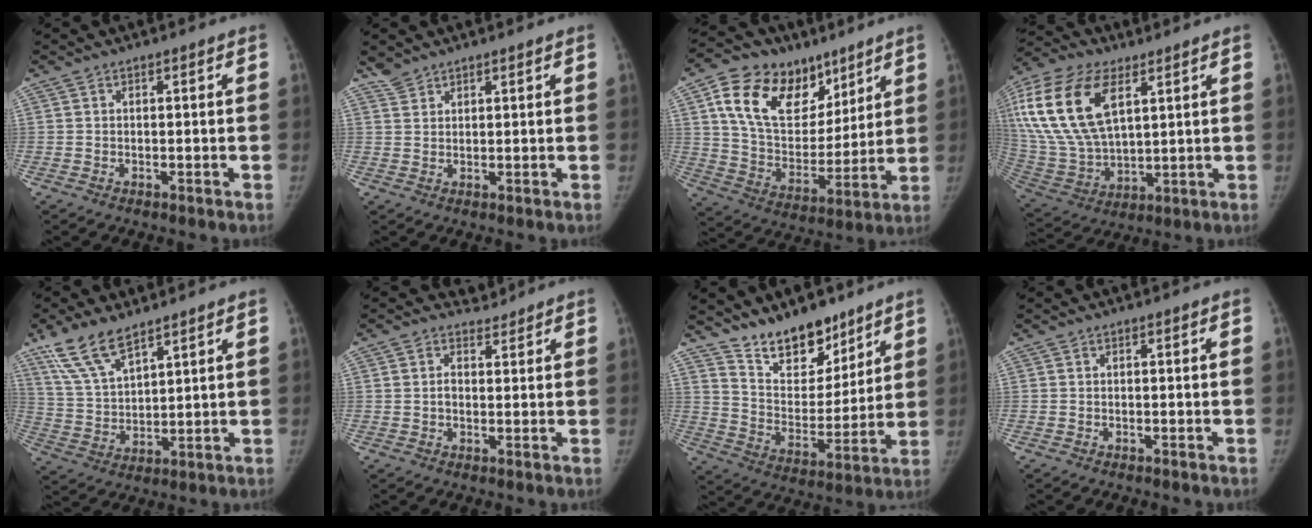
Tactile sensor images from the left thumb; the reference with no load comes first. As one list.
[{"total": 2.5, "force": [2.3, 0.9, 0.1], "torque": [0.006, -0.003, 0.042]}, {"total": 22.0, "force": [11.4, 14.1, 12.4], "torque": [-0.176, -0.031, 0.203]}, {"total": 22.3, "force": [8.4, 11.9, 17.0], "torque": [-0.356, -0.012, 0.163]}, {"total": 11.0, "force": [7.9, 4.2, 6.4], "torque": [-0.115, -0.031, 0.166]}, {"total": 2.6, "force": [2.0, 1.6, 0.7], "torque": [-0.006, -0.007, 0.033]}, {"total": 14.7, "force": [11.5, 6.8, 5.9], "torque": [-0.048, -0.085, 0.206]}, {"total": 0.0}]